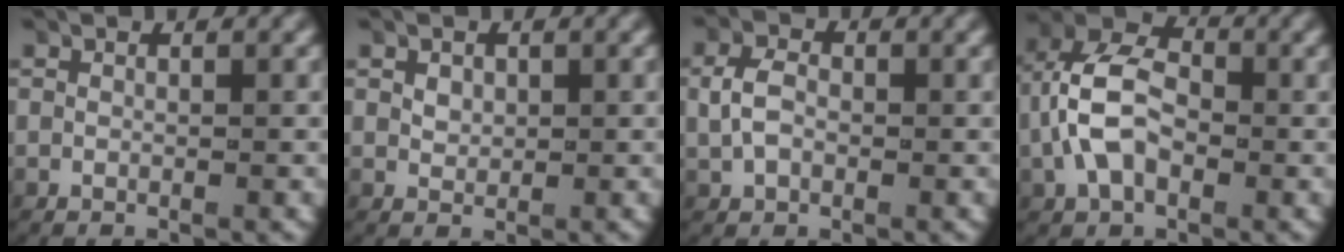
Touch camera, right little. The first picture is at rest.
{"total": 1.0, "force": [0.3, 0.8, 0.6], "torque": [-0.014, -0.003, 0.011]}
{"total": 2.8, "force": [0.0, 2.1, 1.8], "torque": [-0.045, 0.003, 0.000]}
{"total": 7.0, "force": [0.3, 5.0, 4.8], "torque": [-0.106, 0.002, -0.001]}